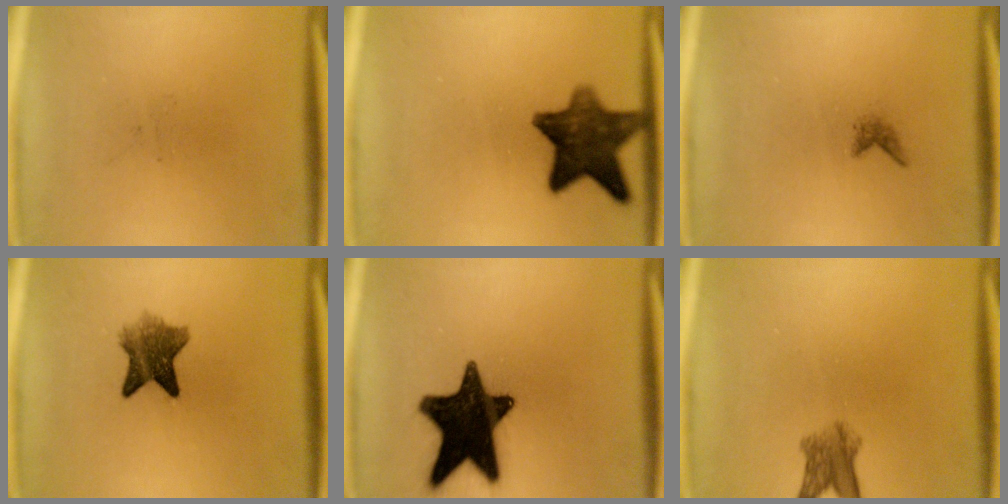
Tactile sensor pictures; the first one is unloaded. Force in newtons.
{"total": 11.0}
{"total": 0.8}
{"total": 6.5}
{"total": 18.1}
{"total": 3.8}